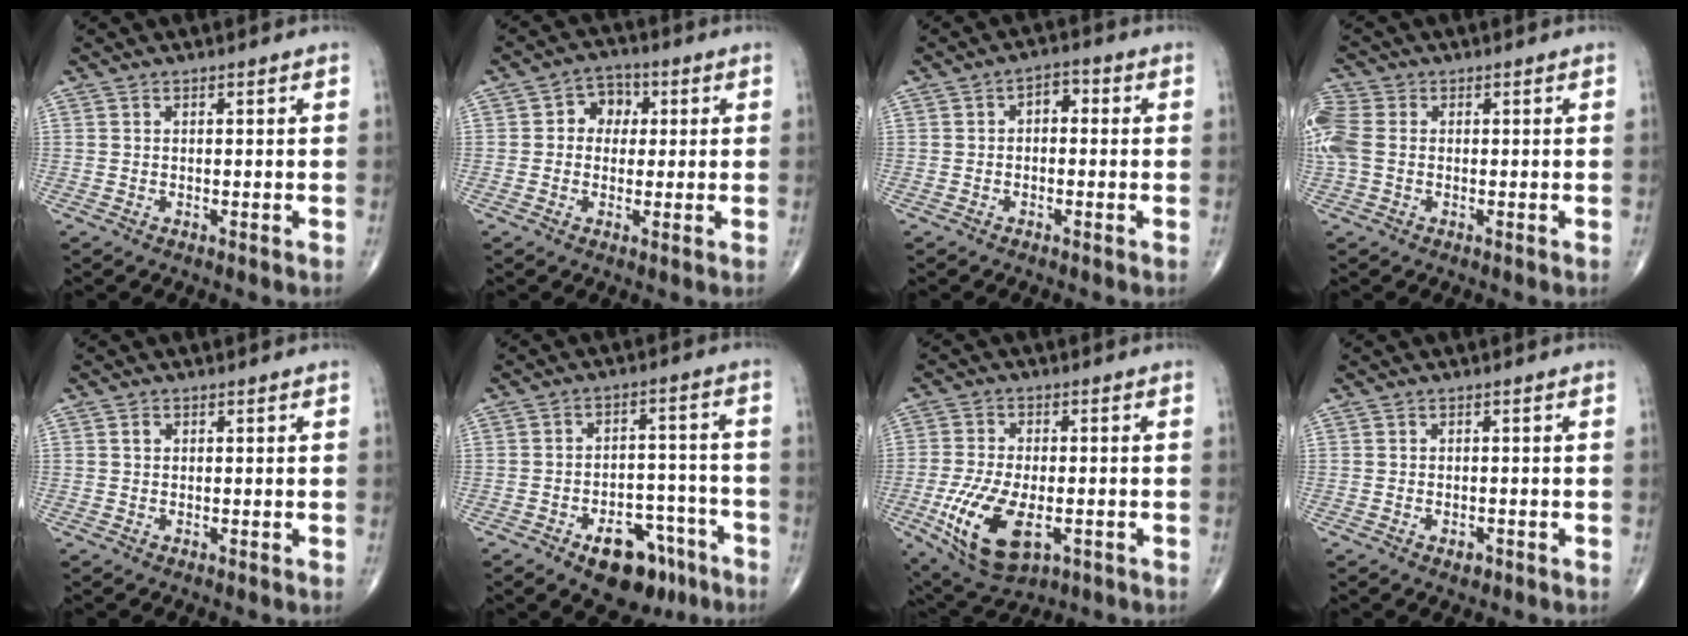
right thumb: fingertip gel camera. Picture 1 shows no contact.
{"total": 5.5, "force": [0.9, 4.6, 2.9], "torque": [-0.011, 0.012, 0.004]}
{"total": 3.3, "force": [0.0, 2.1, 2.5], "torque": [-0.017, 0.015, -0.011]}
{"total": 6.6, "force": [0.0, 4.8, 4.6], "torque": [-0.138, 0.014, -0.003]}
{"total": 0.9, "force": [0.3, 0.8, 0.5], "torque": [-0.007, 0.002, 0.005]}
{"total": 12.1, "force": [-7.3, 6.7, 7.0], "torque": [-0.061, 0.056, -0.099]}
{"total": 14.0, "force": [-4.3, 7.0, 11.3], "torque": [-0.220, -0.003, -0.063]}
{"total": 1.3, "force": [-0.6, 0.9, 0.8], "torque": [-0.010, 0.000, -0.007]}